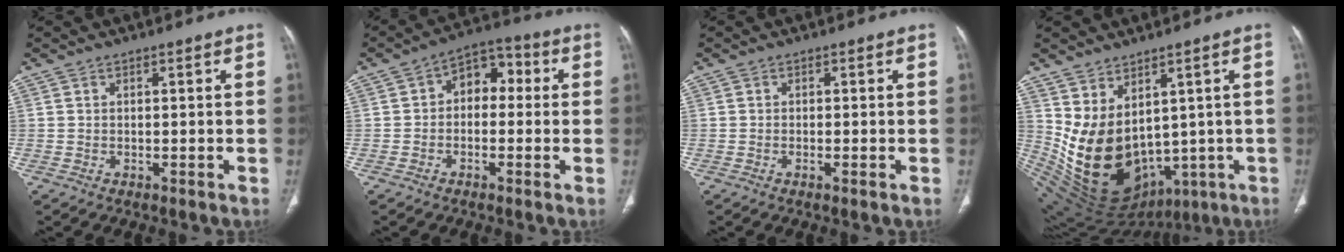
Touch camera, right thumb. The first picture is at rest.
{"total": 7.7, "force": [0.4, 5.3, 5.6], "torque": [-0.050, 0.033, -0.009]}
{"total": 1.0, "force": [-0.4, 0.1, 0.9], "torque": [-0.022, -0.002, -0.009]}
{"total": 16.6, "force": [0.9, 11.4, 12.0], "torque": [-0.196, -0.028, 0.064]}